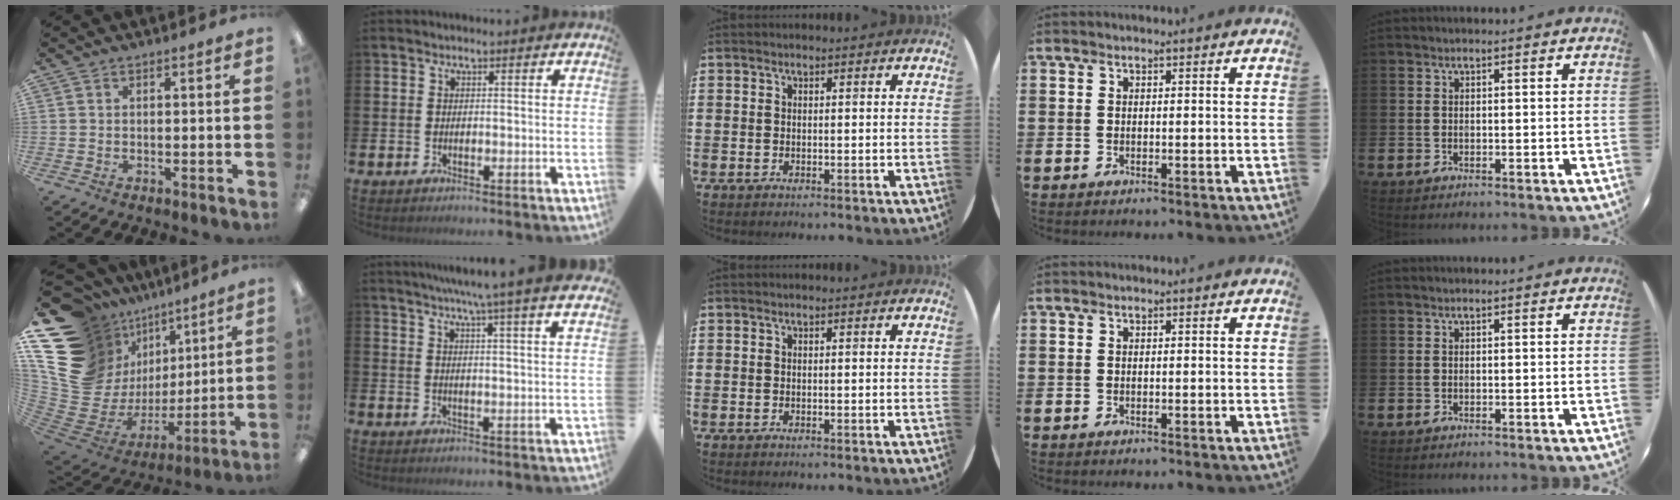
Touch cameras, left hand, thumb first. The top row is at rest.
{"thumb": {"total": 20.9, "force": [7.7, 17.2, 9.2], "torque": [-0.178, -0.093, 0.189]}, "index": {"total": 6.1, "force": [5.4, -1.2, 2.5], "torque": [-0.055, -0.029, 0.090]}}